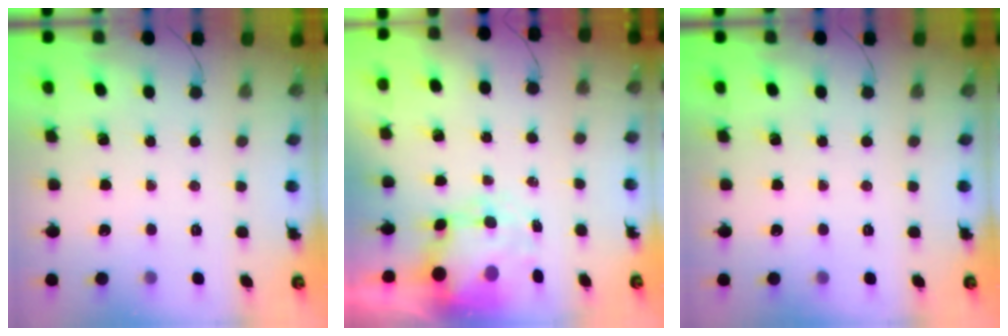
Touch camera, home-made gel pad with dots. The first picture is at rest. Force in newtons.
{"total": 7.6, "press": 7.4, "slide": 1.7}
{"total": 0.0}